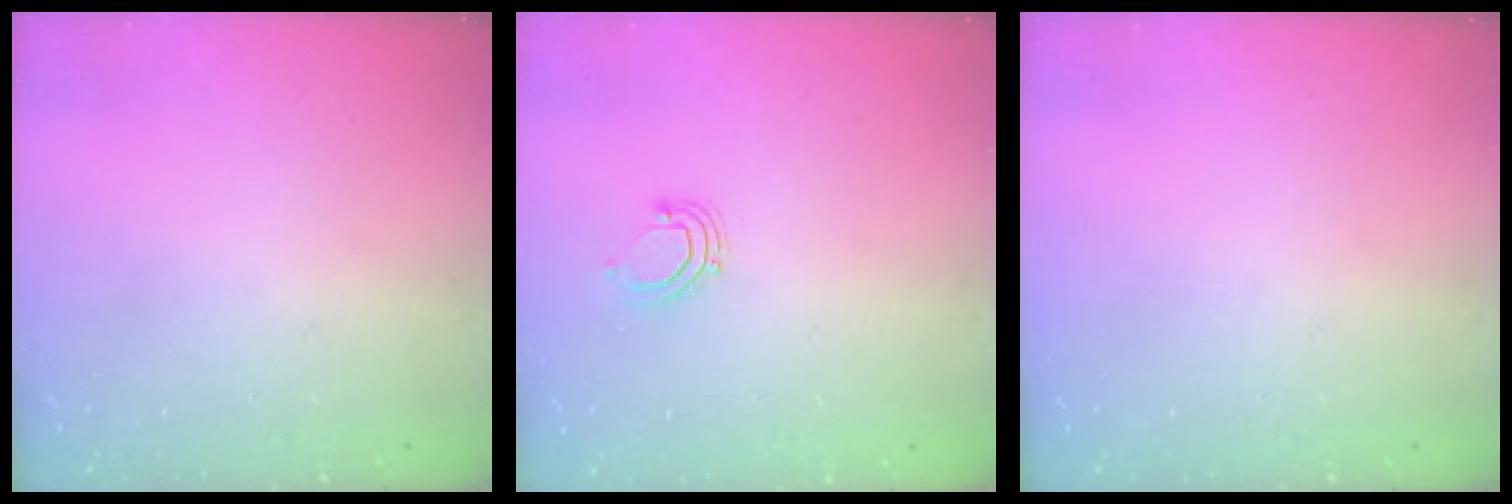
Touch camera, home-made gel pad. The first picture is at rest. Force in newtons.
{"total": 3.4, "press": 3.3, "slide": 0.8}
{"total": 0.0}